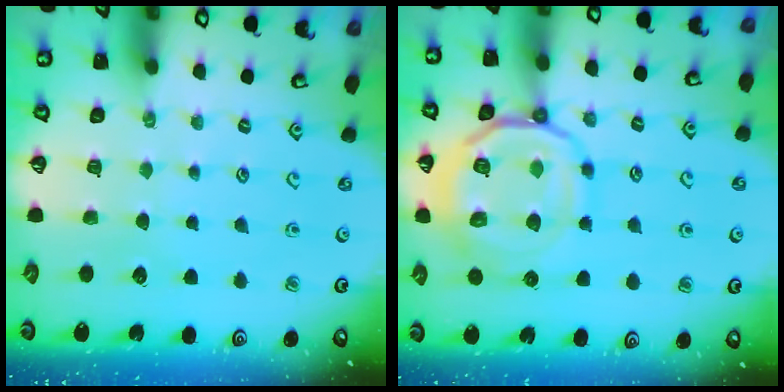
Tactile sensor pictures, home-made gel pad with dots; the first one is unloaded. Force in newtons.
{"total": 16.7, "press": 16.6, "slide": 1.9}